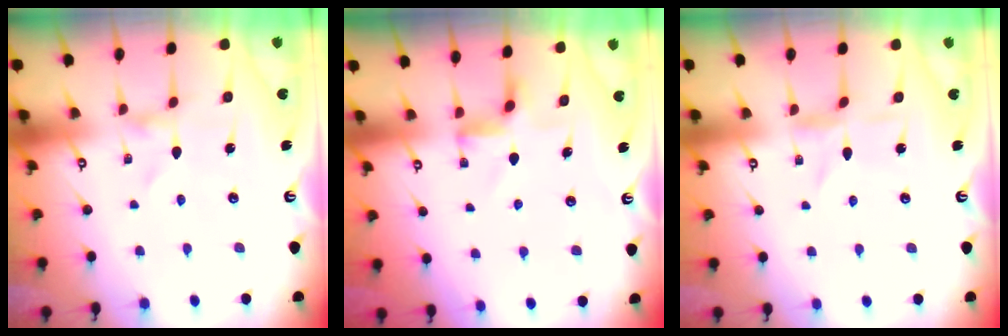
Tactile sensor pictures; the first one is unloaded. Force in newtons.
{"total": 3.7, "press": 3.6, "slide": 0.6}
{"total": 1.3, "press": 1.2, "slide": 0.3}